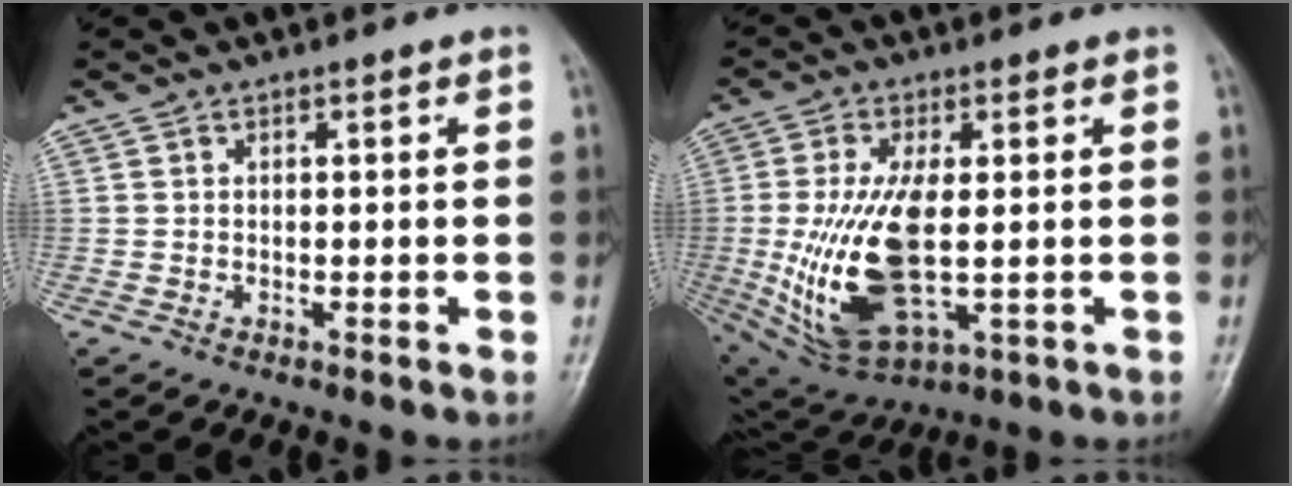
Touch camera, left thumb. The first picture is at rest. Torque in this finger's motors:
{"motor_torque": [1.91, 1.88, 2.17, -0.61, 0.76]}